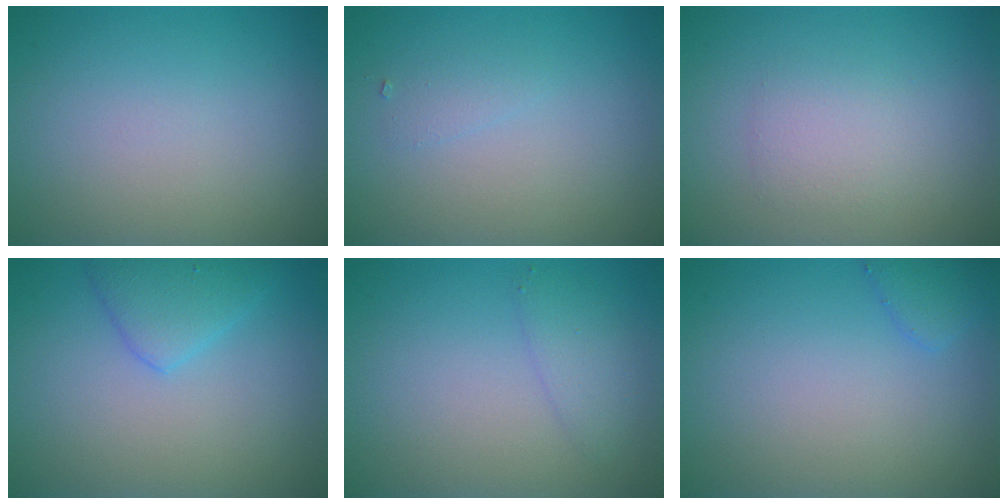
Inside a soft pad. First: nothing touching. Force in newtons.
{"total": 0.8, "press": 0.8, "slide": 0.0}
{"total": 1.9, "press": 1.9, "slide": 0.1}
{"total": 2.8, "press": 2.8, "slide": 0.2}
{"total": 1.8, "press": 1.8, "slide": 0.1}
{"total": 1.5, "press": 1.5, "slide": 0.1}